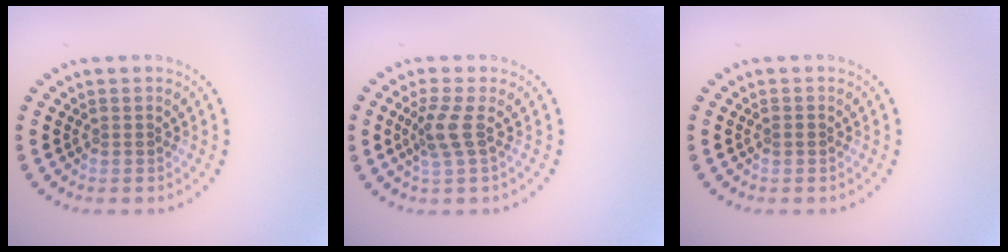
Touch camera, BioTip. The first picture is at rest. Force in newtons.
{"total": 2.3, "press": 1.7, "slide": 1.5}
{"total": 0.5, "press": 0.5, "slide": 0.0}